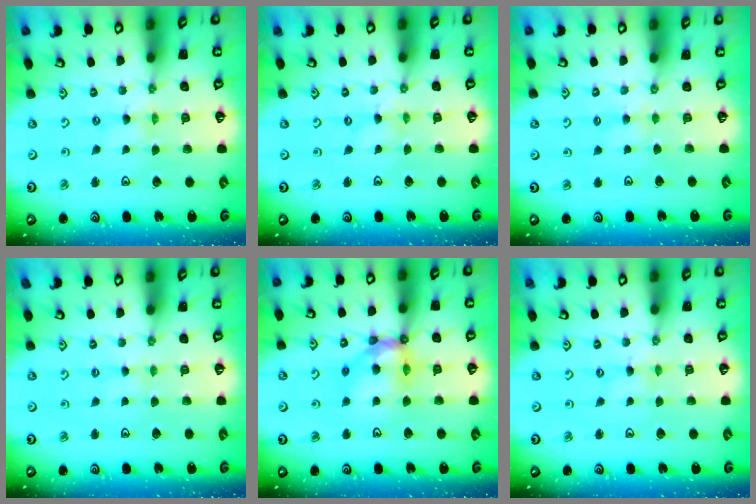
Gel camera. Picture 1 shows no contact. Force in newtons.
{"total": 0.0}
{"total": 3.0, "press": 2.9, "slide": 0.4}
{"total": 1.7, "press": 1.7, "slide": 0.3}
{"total": 12.3, "press": 12.2, "slide": 1.6}
{"total": 0.0}